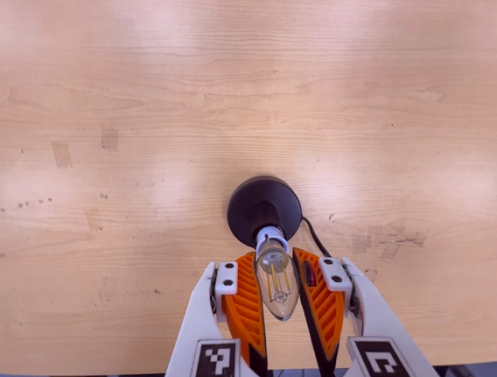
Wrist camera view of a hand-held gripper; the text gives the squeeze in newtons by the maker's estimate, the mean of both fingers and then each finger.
{"total": 14.9, "left": 14.5, "right": 15.2}